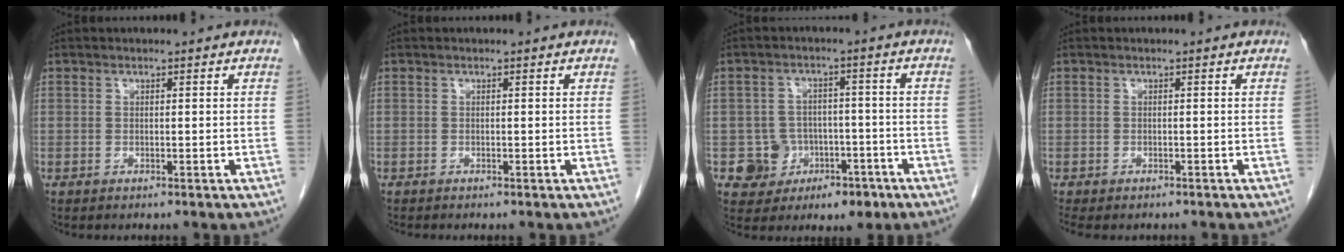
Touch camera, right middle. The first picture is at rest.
{"total": 0.0}
{"total": 6.8, "force": [-2.8, 6.1, 1.4], "torque": [-0.013, 0.020, -0.032]}
{"total": 4.4, "force": [-3.7, 1.7, 1.7], "torque": [-0.024, -0.008, -0.048]}